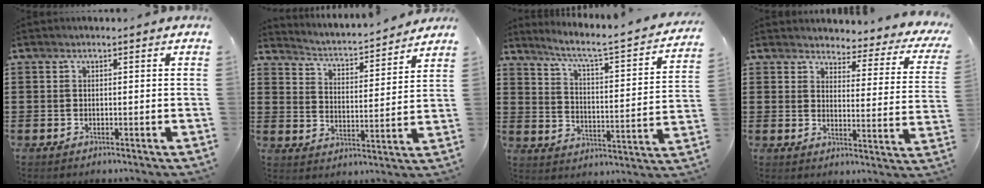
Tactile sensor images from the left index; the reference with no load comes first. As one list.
[{"total": 2.9, "force": [2.8, -0.1, 0.4], "torque": [-0.026, -0.033, 0.038]}, {"total": 4.3, "force": [3.4, -0.2, 2.7], "torque": [-0.074, -0.037, 0.040]}, {"total": 3.3, "force": [3.1, 0.7, 0.8], "torque": [-0.030, -0.029, 0.047]}]